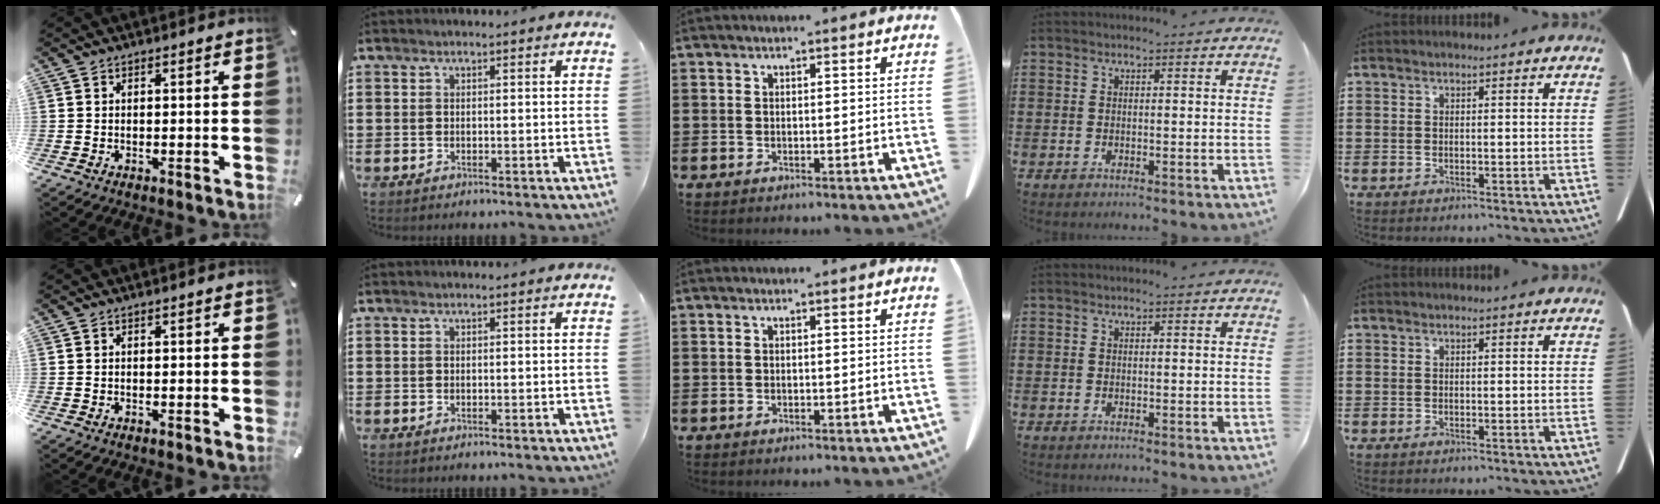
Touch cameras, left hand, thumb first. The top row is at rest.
{}